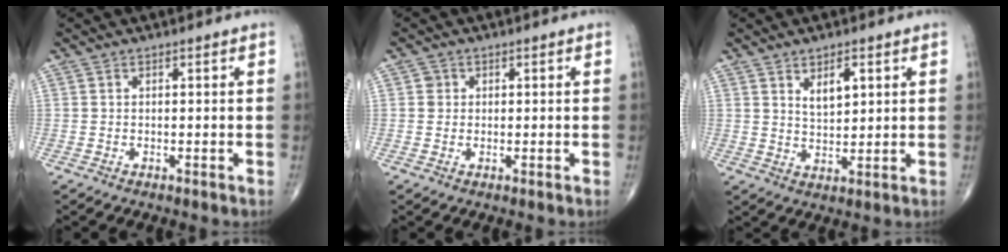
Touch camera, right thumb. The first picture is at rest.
{"total": 1.7, "force": [0.3, 1.6, 0.3], "torque": [0.005, 0.002, 0.003]}
{"total": 5.2, "force": [2.3, 2.5, 3.9], "torque": [-0.055, -0.019, 0.043]}